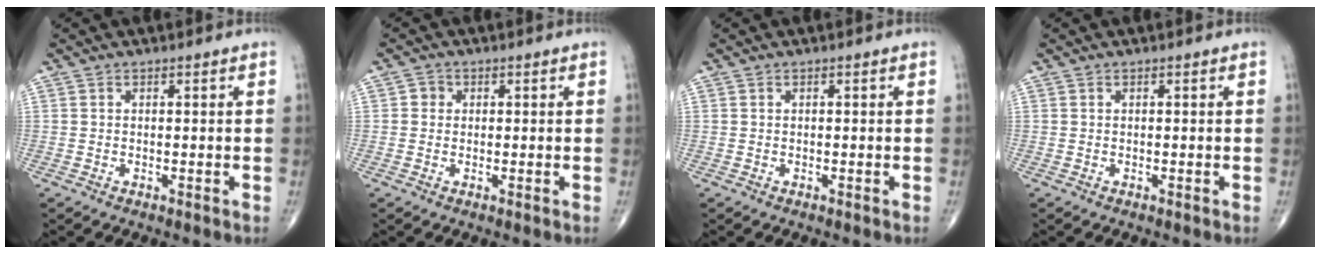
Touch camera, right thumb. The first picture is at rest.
{"total": 1.6, "force": [0.1, 1.5, 0.5], "torque": [0.002, 0.003, -0.003]}
{"total": 0.0}
{"total": 0.0}